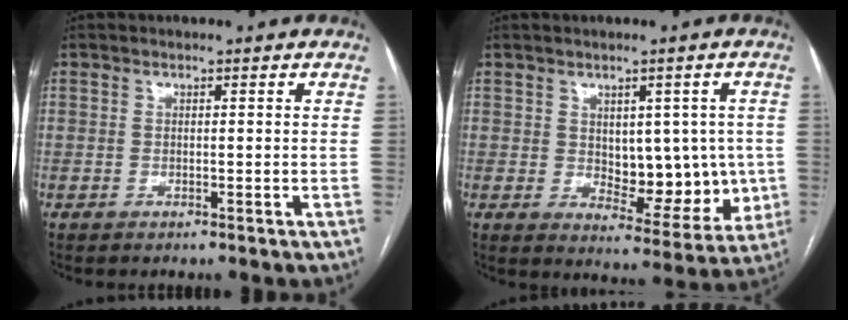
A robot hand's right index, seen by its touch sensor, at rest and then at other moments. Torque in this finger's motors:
{"motor_torque": [0.02, 0.11, 0.05, 0.01]}